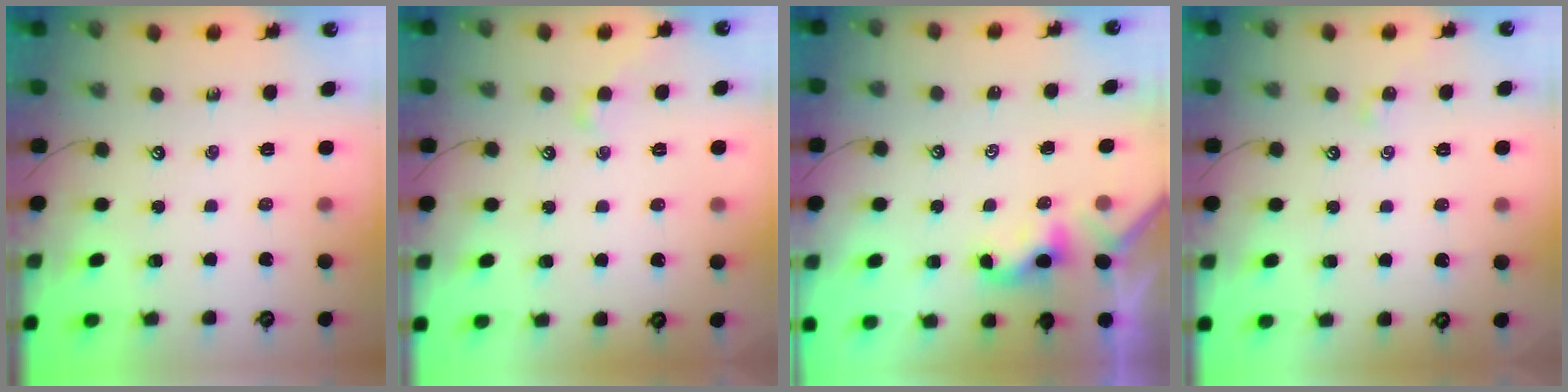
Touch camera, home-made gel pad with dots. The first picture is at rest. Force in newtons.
{"total": 0.6, "press": 0.4, "slide": 0.5}
{"total": 1.1, "press": 1.1, "slide": 0.2}
{"total": 0.0}